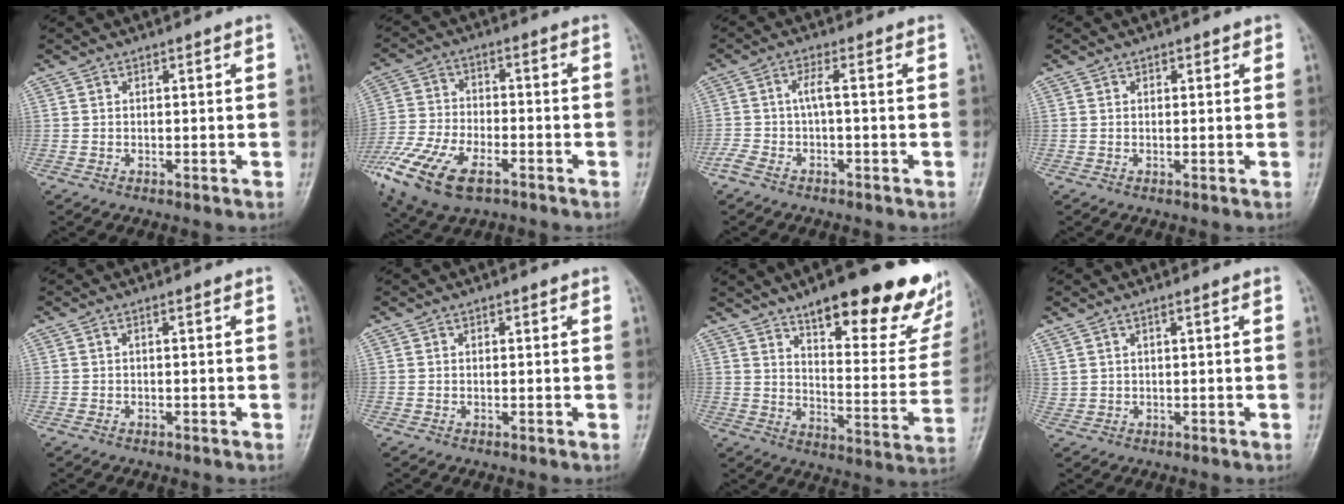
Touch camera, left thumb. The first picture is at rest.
{"total": 16.2, "force": [-8.6, 7.6, 11.4], "torque": [-0.251, 0.002, -0.158]}
{"total": 4.1, "force": [-1.4, 0.5, 3.9], "torque": [-0.103, 0.017, -0.027]}
{"total": 1.3, "force": [0.8, 0.8, 0.7], "torque": [0.000, -0.001, 0.006]}
{"total": 0.6, "force": [-0.1, 0.0, 0.6], "torque": [-0.017, 0.010, 0.000]}
{"total": 0.7, "force": [0.5, 0.3, 0.4], "torque": [-0.002, 0.000, 0.005]}
{"total": 26.3, "force": [16.6, 8.3, 18.7], "torque": [-0.210, -0.073, 0.233]}
{"total": 2.2, "force": [1.5, 1.0, 1.2], "torque": [-0.020, -0.003, 0.037]}